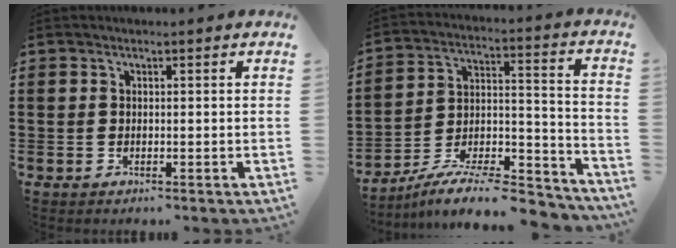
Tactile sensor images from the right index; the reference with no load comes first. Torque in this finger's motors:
{"motor_torque": [-0.10, 0.60, 0.10, 0.04]}